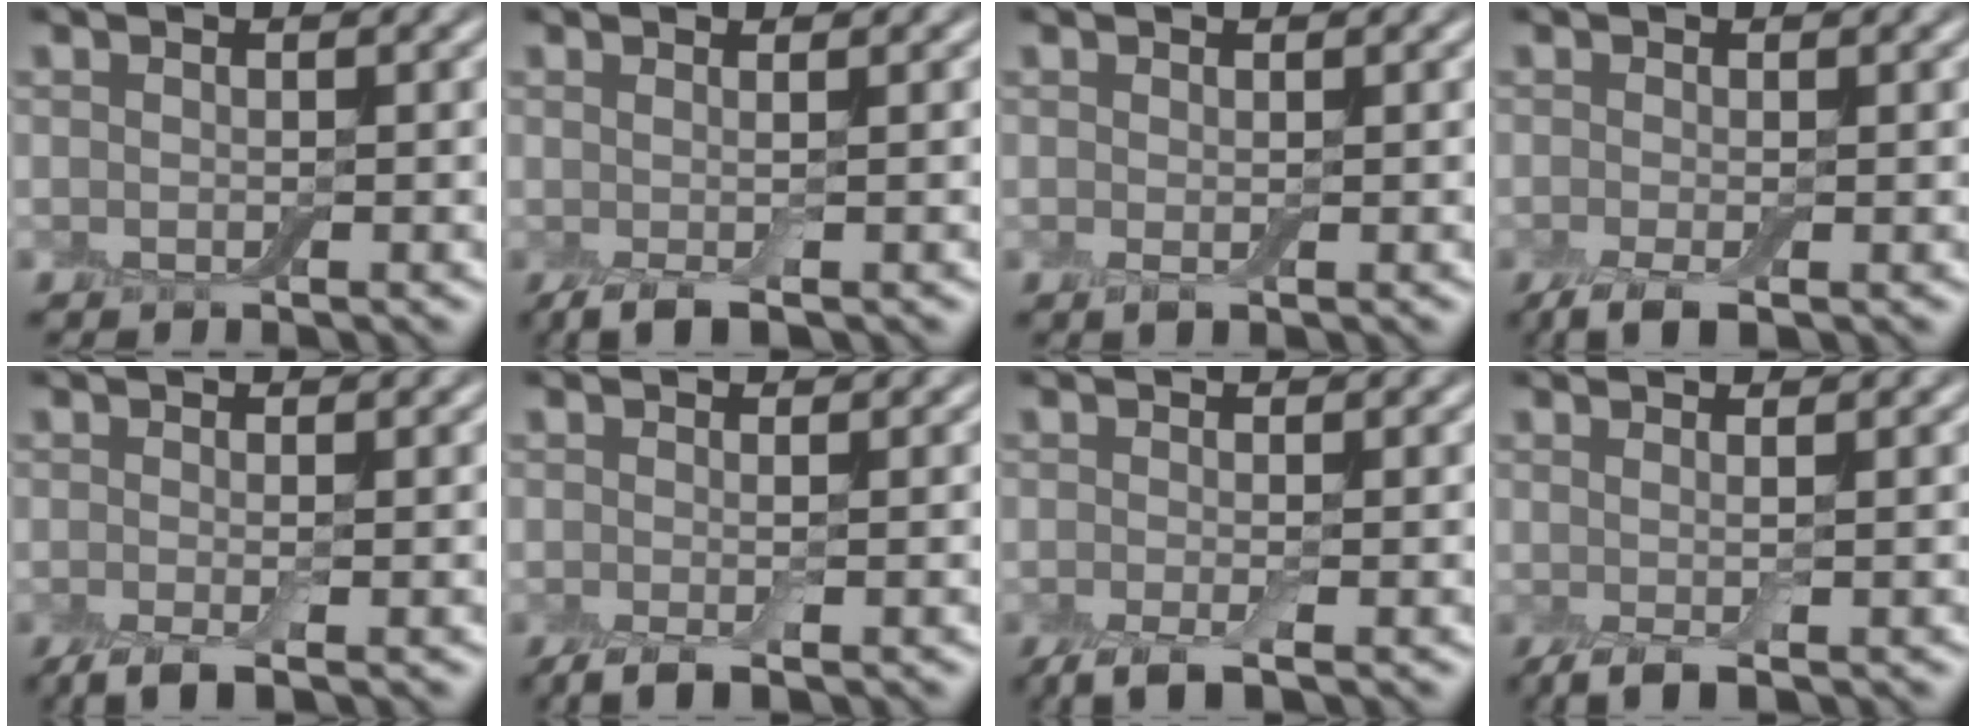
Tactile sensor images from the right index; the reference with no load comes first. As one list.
[{"total": 2.6, "force": [-0.5, 0.6, 2.5], "torque": [-0.037, -0.002, -0.014]}, {"total": 0.7, "force": [0.1, 0.1, 0.6], "torque": [-0.011, -0.003, 0.001]}, {"total": 2.6, "force": [-1.4, 0.7, 2.1], "torque": [-0.043, -0.007, -0.031]}, {"total": 2.7, "force": [-1.3, 0.6, 2.3], "torque": [-0.046, -0.007, -0.030]}, {"total": 2.3, "force": [-1.0, 0.5, 2.0], "torque": [-0.039, -0.005, -0.022]}, {"total": 2.8, "force": [-1.7, 0.6, 2.2], "torque": [-0.044, -0.007, -0.037]}, {"total": 2.7, "force": [-0.3, 0.7, 2.6], "torque": [-0.038, 0.001, -0.010]}]